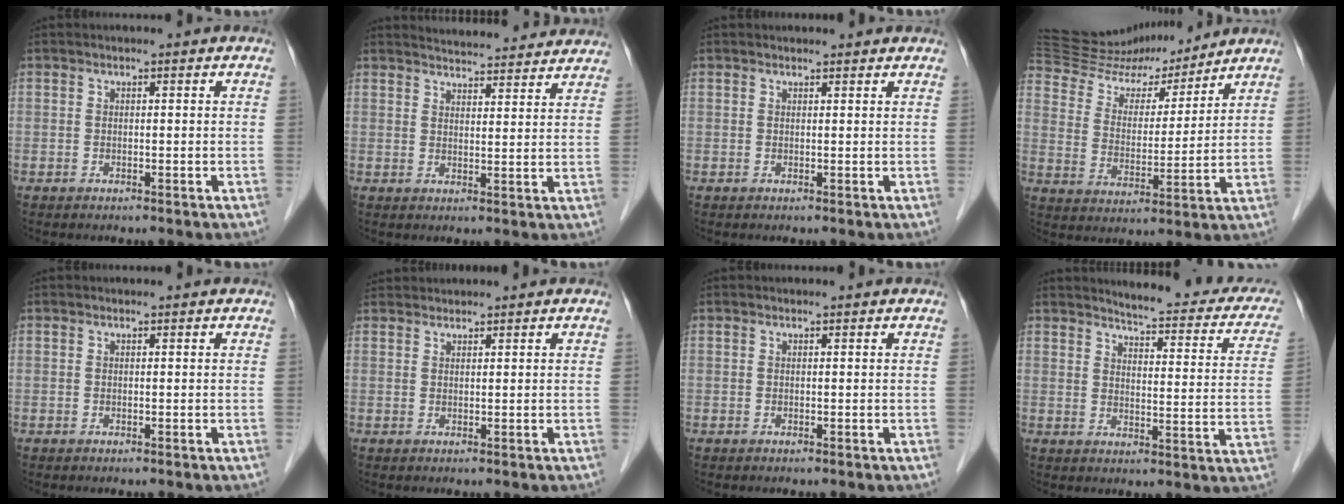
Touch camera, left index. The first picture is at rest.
{"total": 17.4, "force": [16.5, 2.7, 4.9], "torque": [-0.049, -0.005, 0.196]}
{"total": 3.2, "force": [3.0, 1.1, 0.6], "torque": [0.002, 0.013, 0.034]}
{"total": 16.4, "force": [15.5, 3.8, 3.4], "torque": [-0.057, 0.002, 0.264]}
{"total": 0.5, "force": [0.4, 0.3, 0.0], "torque": [0.005, 0.002, 0.005]}
{"total": 3.5, "force": [3.2, 1.1, 0.4], "torque": [0.002, 0.024, 0.059]}
{"total": 0.5, "force": [0.4, 0.3, 0.0], "torque": [0.006, 0.002, 0.006]}
{"total": 18.6, "force": [16.9, 3.6, 6.9], "torque": [-0.060, -0.054, 0.181]}